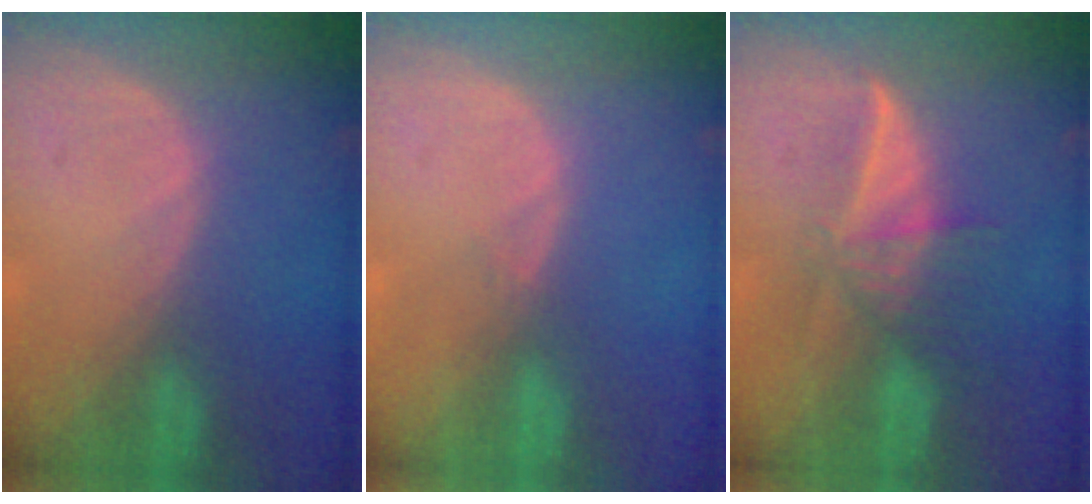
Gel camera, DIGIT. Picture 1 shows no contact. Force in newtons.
{"total": 0.6, "press": 0.6, "slide": 0.2}
{"total": 6.0, "press": 5.7, "slide": 1.9}